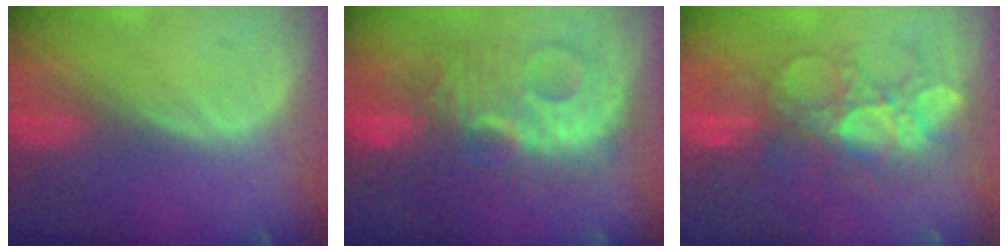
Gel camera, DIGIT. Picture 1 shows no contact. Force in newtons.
{"total": 10.2, "press": 10.2, "slide": 0.4}
{"total": 9.1, "press": 8.9, "slide": 2.0}